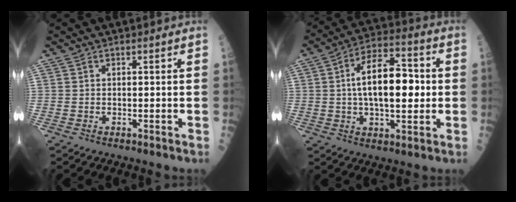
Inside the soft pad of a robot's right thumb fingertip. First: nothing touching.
{"total": 16.0, "force": [0.9, 7.6, 14.0], "torque": [-0.211, 0.022, 0.011]}